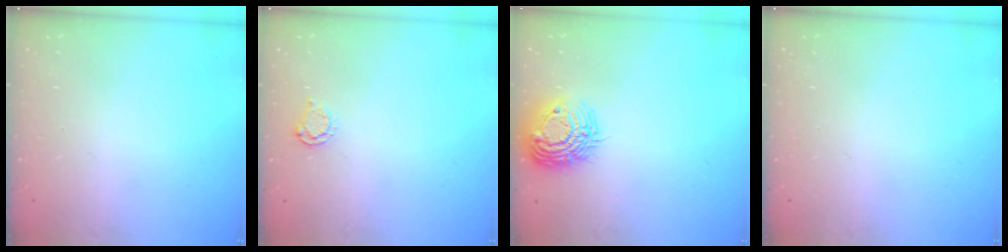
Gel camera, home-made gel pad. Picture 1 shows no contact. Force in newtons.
{"total": 3.7, "press": 3.7, "slide": 0.5}
{"total": 15.3, "press": 15.2, "slide": 1.3}
{"total": 0.0}